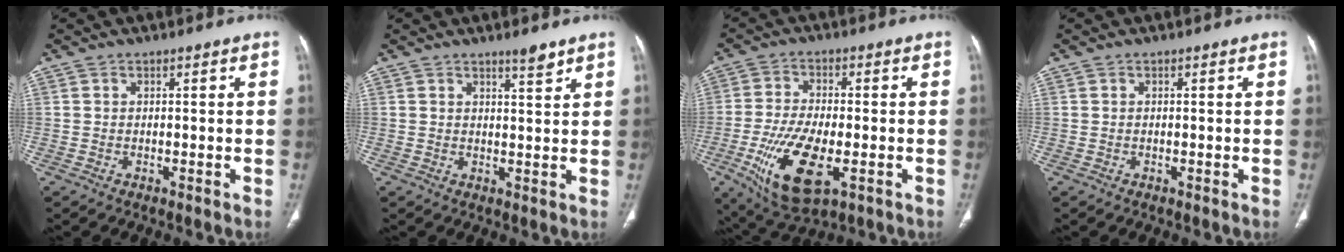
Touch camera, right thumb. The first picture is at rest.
{"total": 2.9, "force": [2.3, 0.2, 1.7], "torque": [-0.019, -0.021, 0.035]}
{"total": 14.2, "force": [-4.7, 6.1, 12.0], "torque": [-0.232, -0.007, -0.075]}
{"total": 0.0}